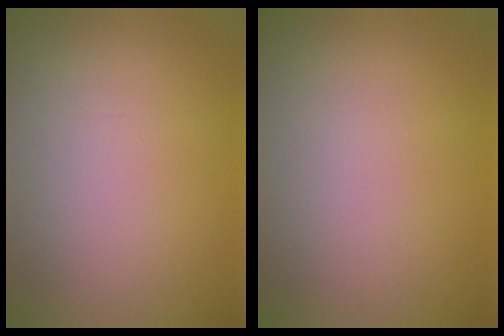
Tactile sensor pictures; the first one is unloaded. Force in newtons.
{"total": 0.0}